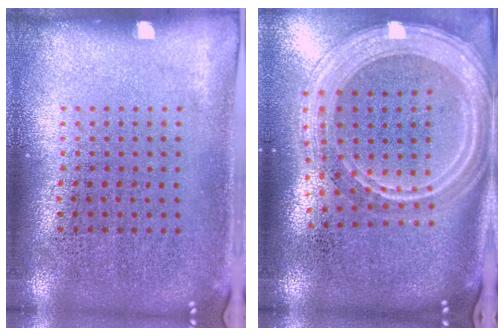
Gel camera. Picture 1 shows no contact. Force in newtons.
{"total": 3.1, "press": 2.5, "slide": 1.8}